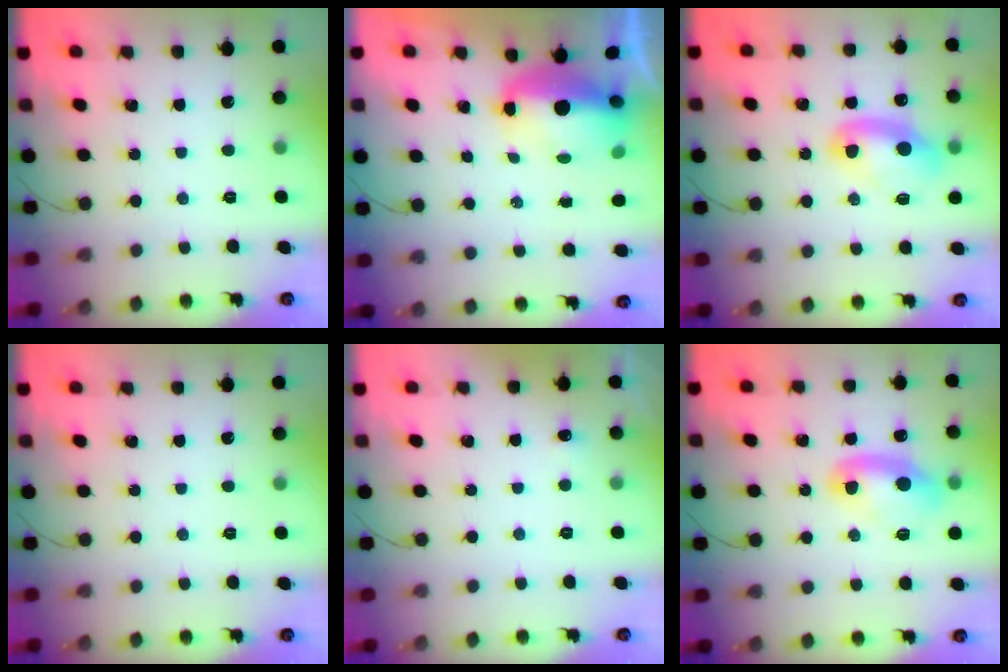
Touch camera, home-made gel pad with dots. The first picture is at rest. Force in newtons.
{"total": 7.0, "press": 6.9, "slide": 0.8}
{"total": 10.2, "press": 10.2, "slide": 0.7}
{"total": 0.0}
{"total": 2.4, "press": 2.2, "slide": 1.1}
{"total": 9.5, "press": 9.4, "slide": 1.3}